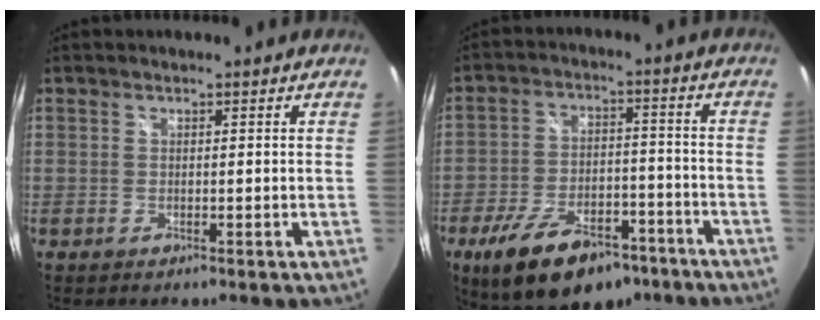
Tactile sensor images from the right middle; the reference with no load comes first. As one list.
[{"total": 17.2, "force": [-11.2, 8.0, 10.4], "torque": [-0.200, -0.011, -0.168]}]